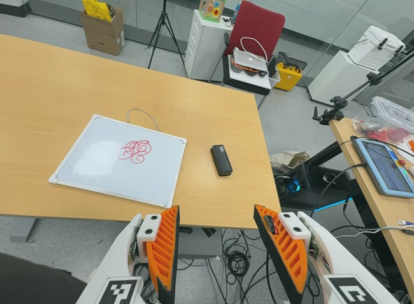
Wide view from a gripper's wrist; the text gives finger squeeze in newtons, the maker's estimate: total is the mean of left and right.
{"total": 0.0}